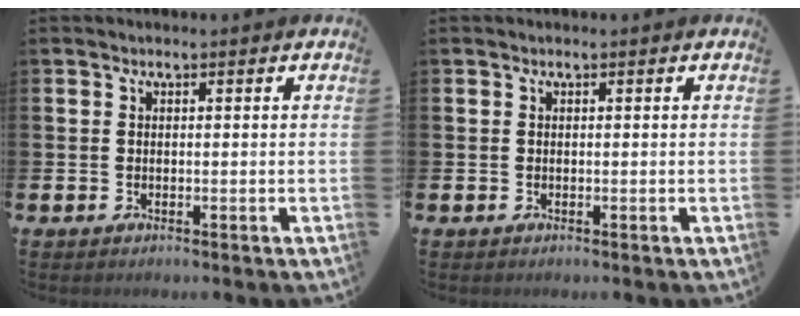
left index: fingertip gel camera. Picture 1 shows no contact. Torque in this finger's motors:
{"motor_torque": [-0.02, 0.05, -0.01, 0.00]}